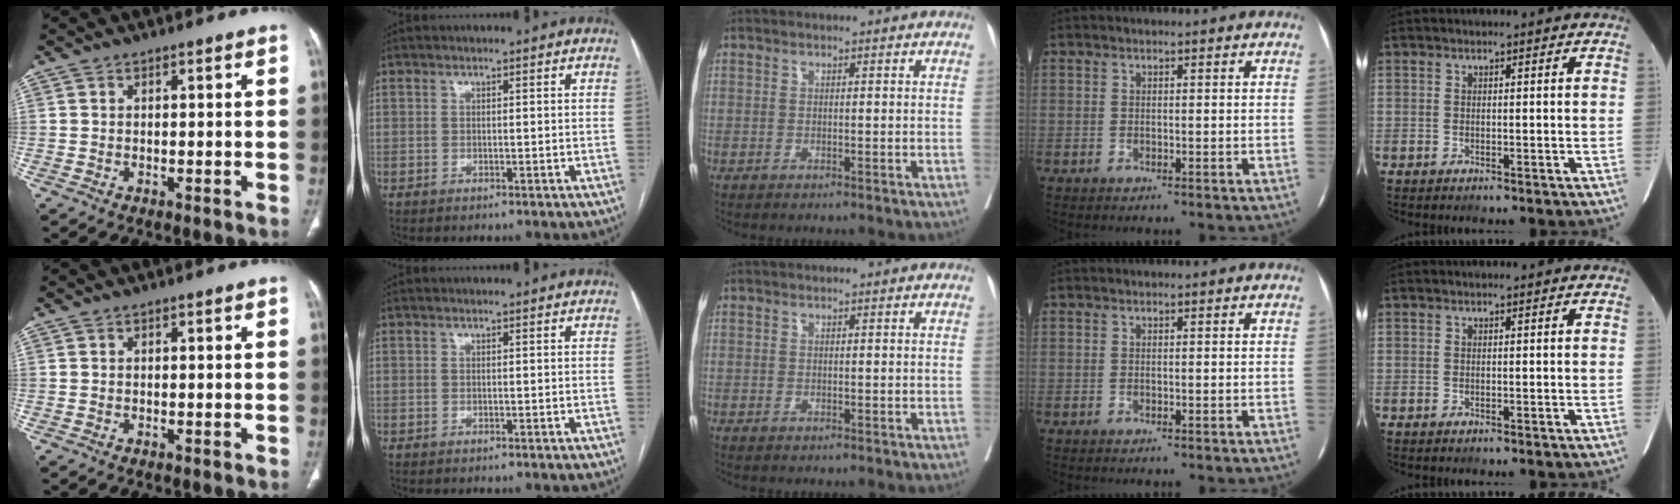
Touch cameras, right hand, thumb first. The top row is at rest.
{}